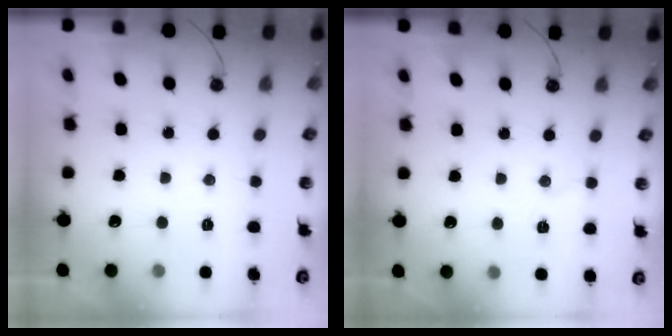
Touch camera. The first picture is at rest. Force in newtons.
{"total": 4.7, "press": 3.8, "slide": 2.7}